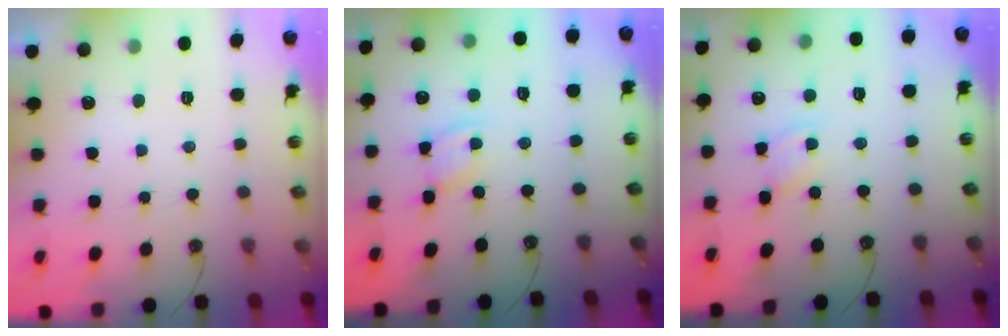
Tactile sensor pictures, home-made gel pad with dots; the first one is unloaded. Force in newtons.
{"total": 2.6, "press": 2.6, "slide": 0.1}
{"total": 2.3, "press": 2.3, "slide": 0.4}